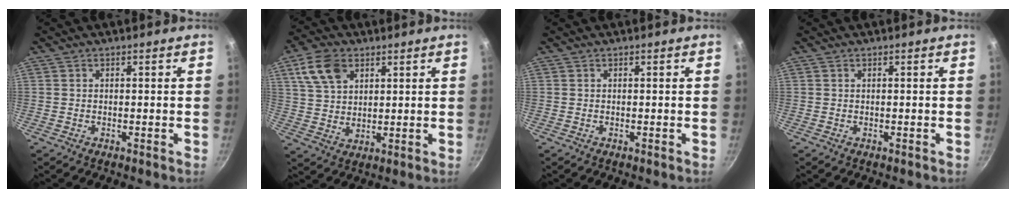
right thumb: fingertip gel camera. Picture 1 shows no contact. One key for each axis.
{"total": 9.8, "fx": 4.5, "fy": 6.4, "fz": 5.9, "tx": -0.098, "ty": -0.005, "tz": 0.088}
{"total": 0.0}
{"total": 0.0}